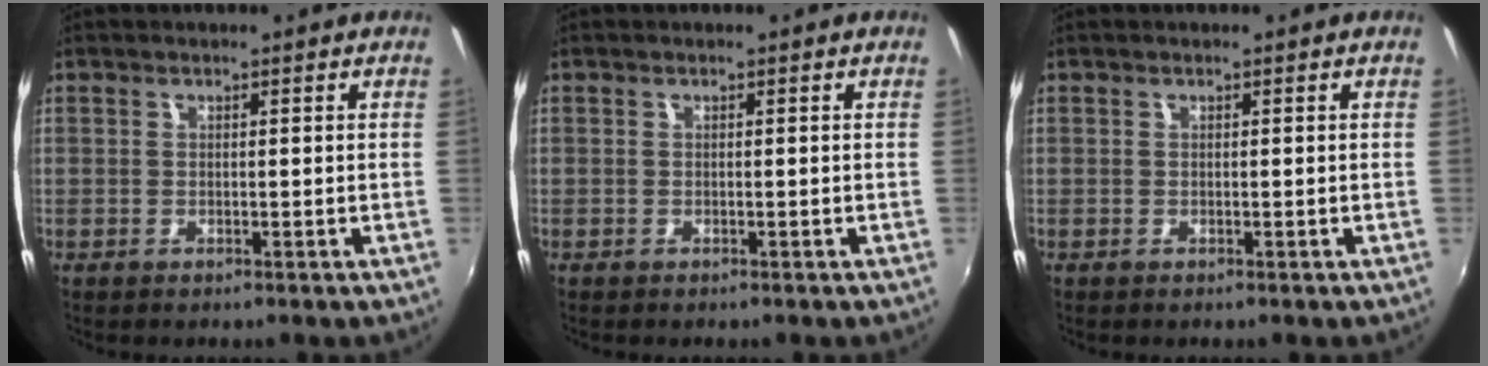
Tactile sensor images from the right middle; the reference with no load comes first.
{"total": 0.0}
{"total": 0.0}